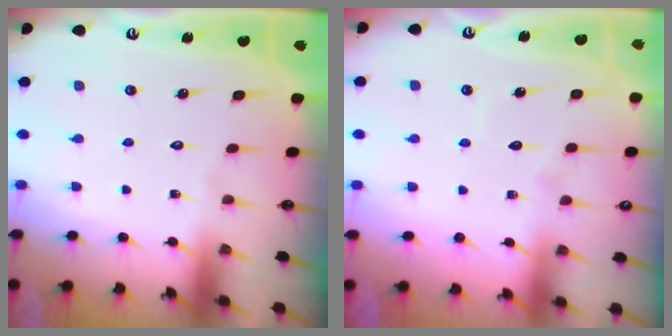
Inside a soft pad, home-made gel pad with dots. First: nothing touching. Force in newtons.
{"total": 5.1, "press": 5.1, "slide": 0.5}